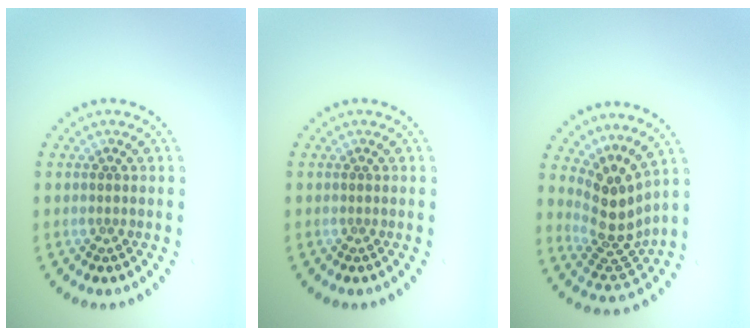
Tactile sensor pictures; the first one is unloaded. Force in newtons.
{"total": 0.0}
{"total": 4.3, "press": 3.1, "slide": 3.0}